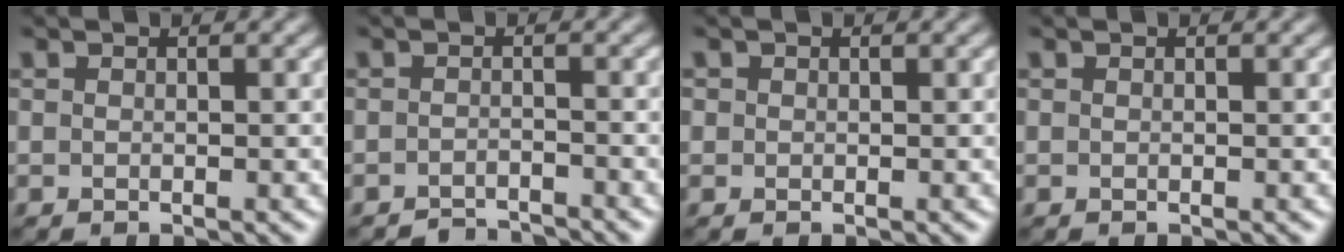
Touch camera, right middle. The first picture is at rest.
{"total": 2.2, "force": [-2.1, 0.2, 0.3], "torque": [0.003, 0.004, -0.037]}
{"total": 0.5, "force": [0.1, 0.5, 0.0], "torque": [0.006, -0.001, 0.000]}
{"total": 0.0}